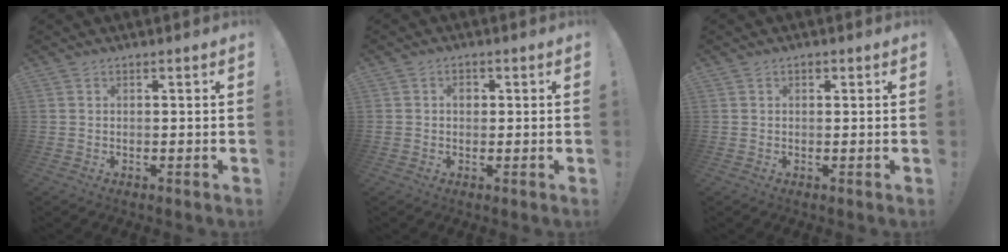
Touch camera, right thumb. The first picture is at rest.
{"total": 2.0, "force": [0.0, 1.6, 1.3], "torque": [-0.020, 0.004, -0.002]}
{"total": 0.6, "force": [0.2, 0.5, 0.3], "torque": [-0.006, 0.002, 0.004]}